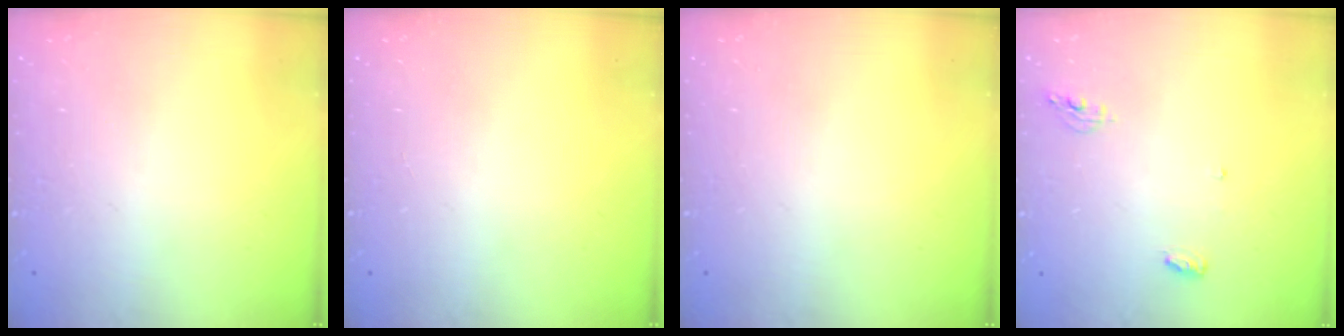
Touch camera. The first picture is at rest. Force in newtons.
{"total": 0.0}
{"total": 0.0}
{"total": 5.7, "press": 5.3, "slide": 1.9}